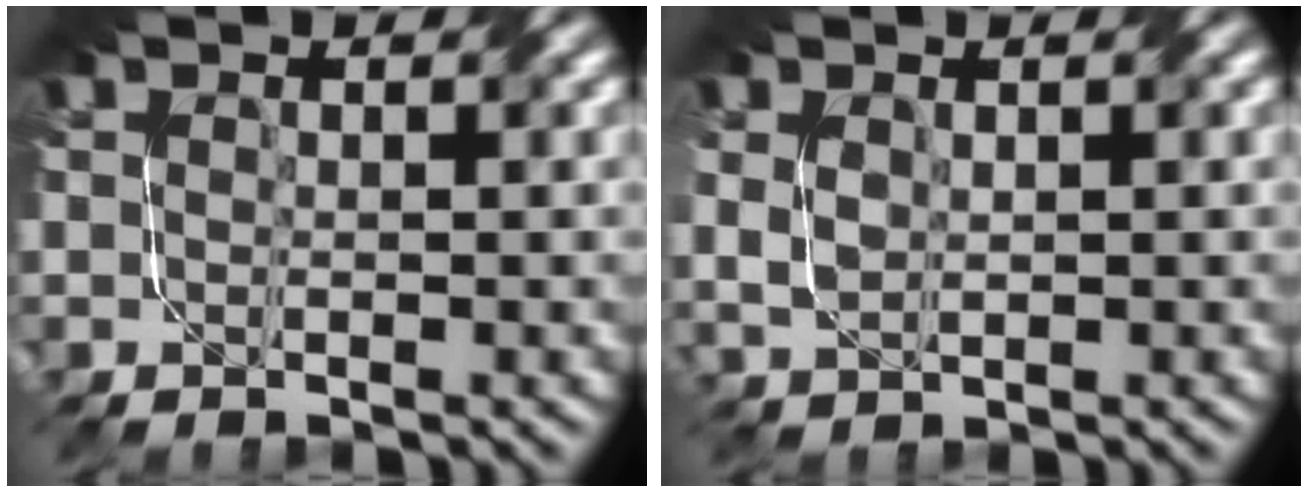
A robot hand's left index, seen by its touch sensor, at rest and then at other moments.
{"total": 1.5, "force": [0.1, 0.9, 1.1], "torque": [-0.032, -0.001, 0.005]}